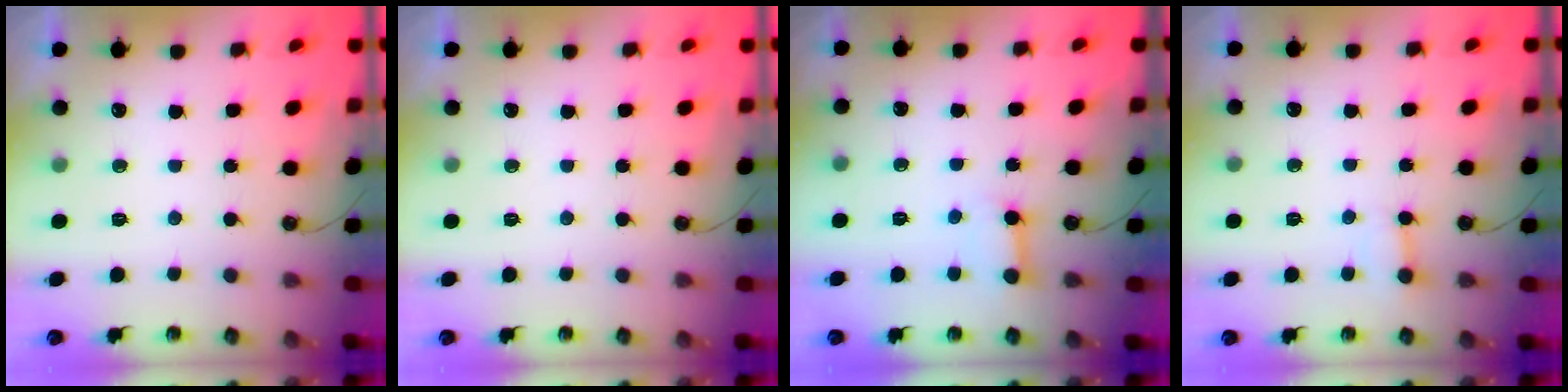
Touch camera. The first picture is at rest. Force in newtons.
{"total": 0.0}
{"total": 5.2, "press": 5.1, "slide": 0.6}
{"total": 2.6, "press": 2.6, "slide": 0.1}